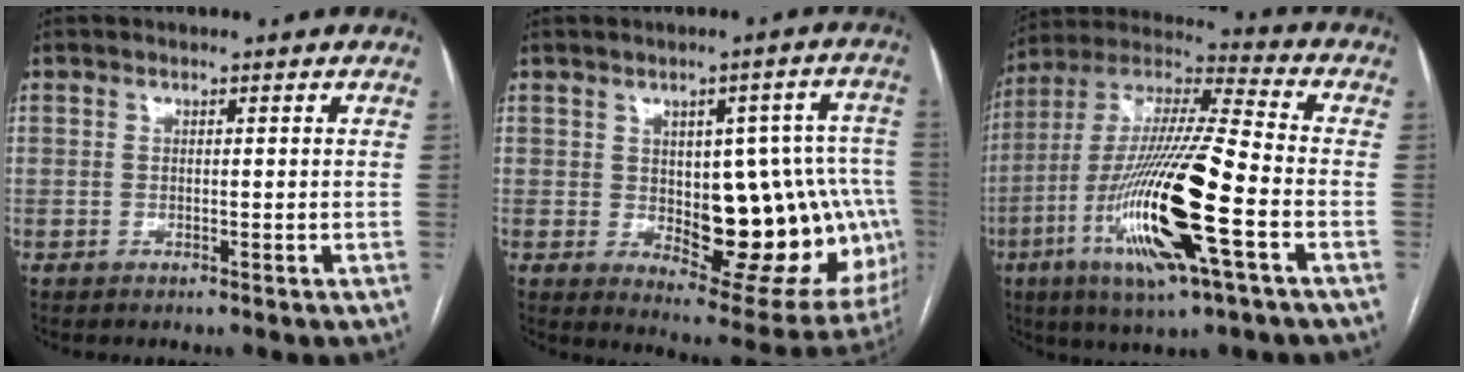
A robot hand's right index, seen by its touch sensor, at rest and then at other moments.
{"total": 21.0, "force": [-1.7, 8.8, 19.0], "torque": [-0.165, 0.026, 0.008]}
{"total": 21.5, "force": [-7.1, 1.7, 20.2], "torque": [-0.418, -0.027, -0.134]}